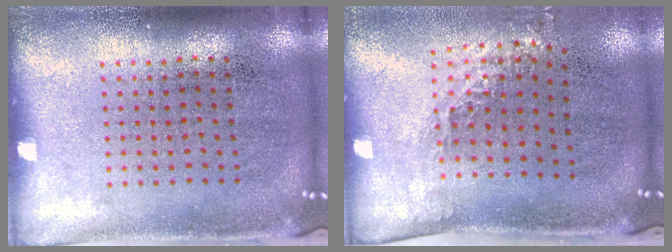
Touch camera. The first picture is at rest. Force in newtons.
{"total": 1.2, "press": 1.0, "slide": 0.8}